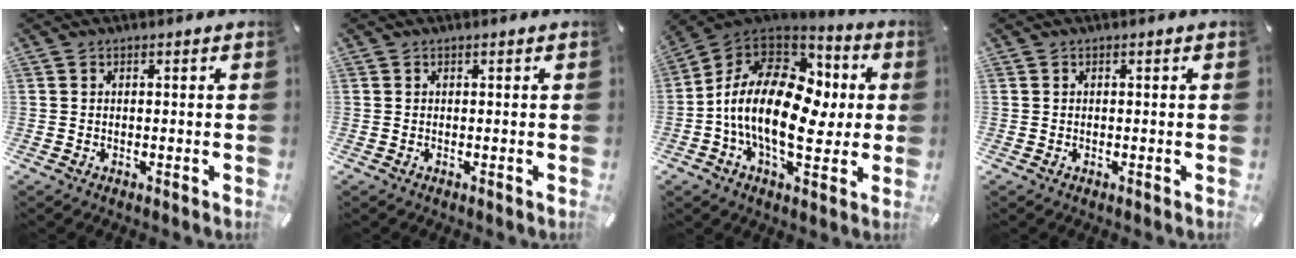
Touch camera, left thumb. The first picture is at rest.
{"total": 0.0}
{"total": 20.6, "force": [-1.3, 12.7, 16.2], "torque": [-0.297, 0.006, -0.023]}
{"total": 0.0}